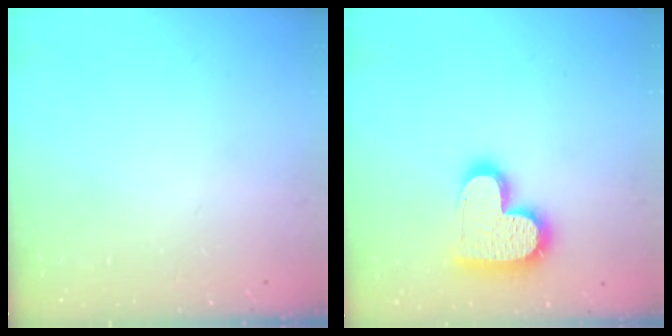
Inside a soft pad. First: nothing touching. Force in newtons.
{"total": 16.0, "press": 16.0, "slide": 1.1}